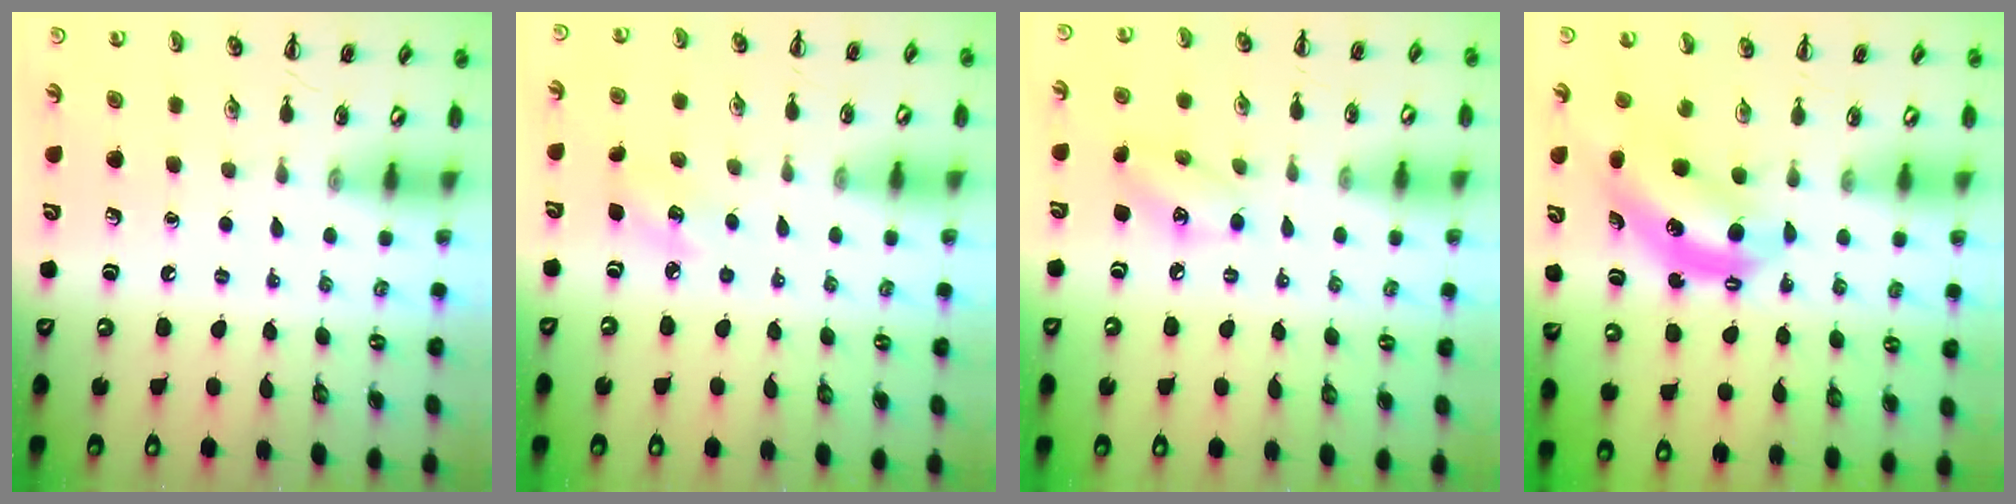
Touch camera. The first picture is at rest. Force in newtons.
{"total": 4.9, "press": 4.7, "slide": 1.4}
{"total": 7.0, "press": 7.0, "slide": 0.7}
{"total": 6.0, "press": 6.0, "slide": 0.4}